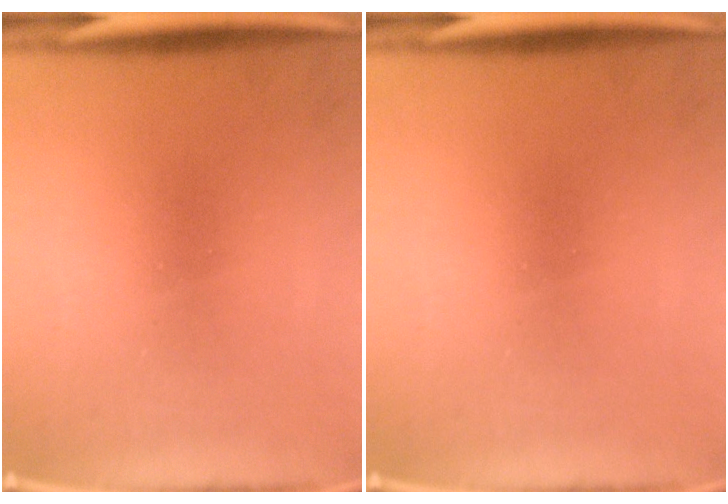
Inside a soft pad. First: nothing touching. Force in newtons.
{"total": 0.0}